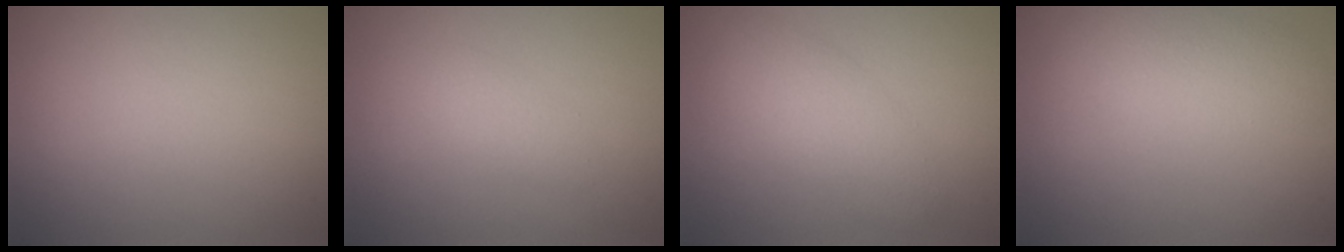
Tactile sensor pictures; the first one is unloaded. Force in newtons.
{"total": 1.3, "press": 1.3, "slide": 0.1}
{"total": 3.2, "press": 3.2, "slide": 0.1}
{"total": 2.9, "press": 2.9, "slide": 0.2}